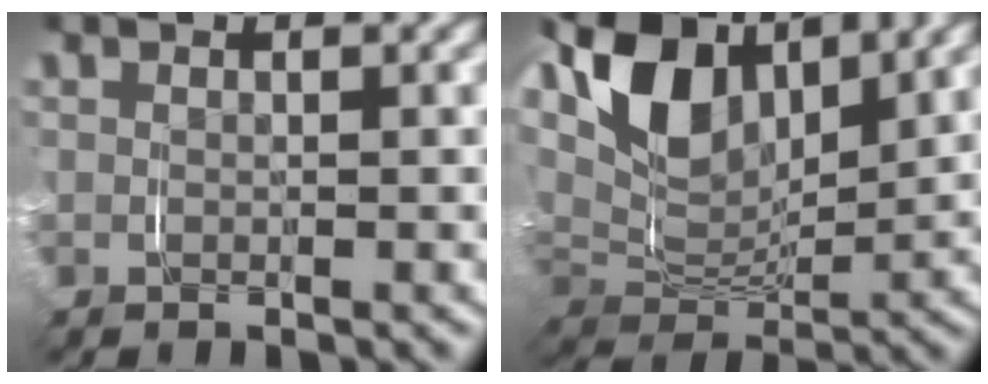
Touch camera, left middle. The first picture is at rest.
{"total": 10.5, "force": [3.4, 6.9, 7.2], "torque": [-0.159, -0.001, 0.049]}